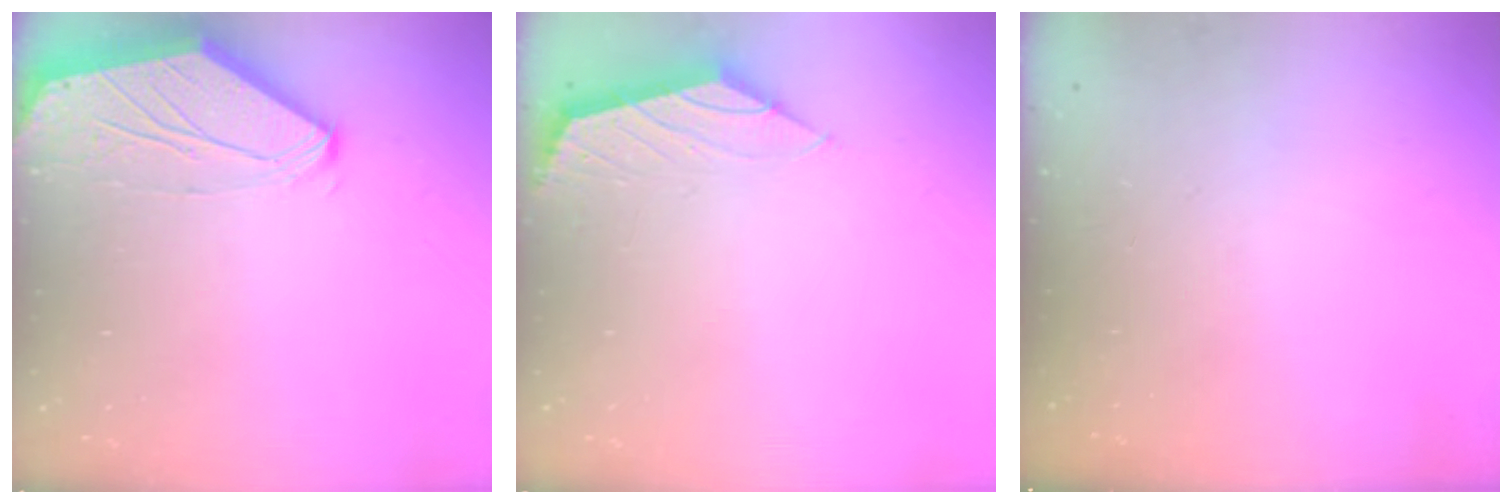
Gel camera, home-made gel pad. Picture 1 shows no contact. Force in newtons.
{"total": 2.1, "press": 2.0, "slide": 0.6}
{"total": 0.0}